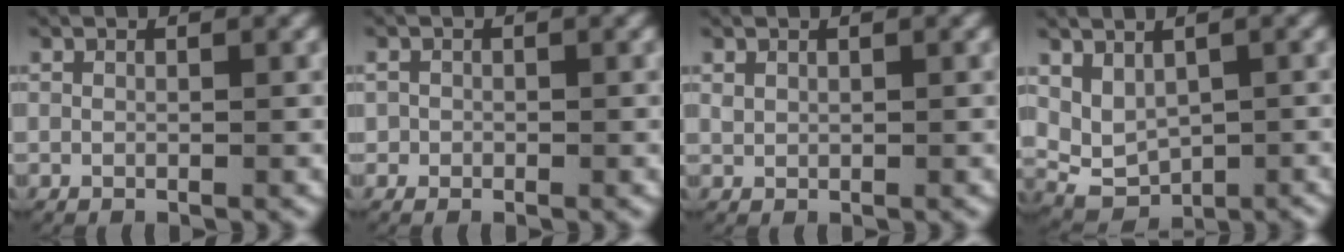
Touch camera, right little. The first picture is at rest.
{"total": 0.9, "force": [-0.2, 0.9, 0.1], "torque": [-0.004, -0.002, -0.005]}
{"total": 0.7, "force": [0.4, 0.5, 0.3], "torque": [-0.009, -0.001, 0.014]}
{"total": 6.7, "force": [-0.3, 5.7, 3.5], "torque": [-0.086, -0.029, 0.005]}